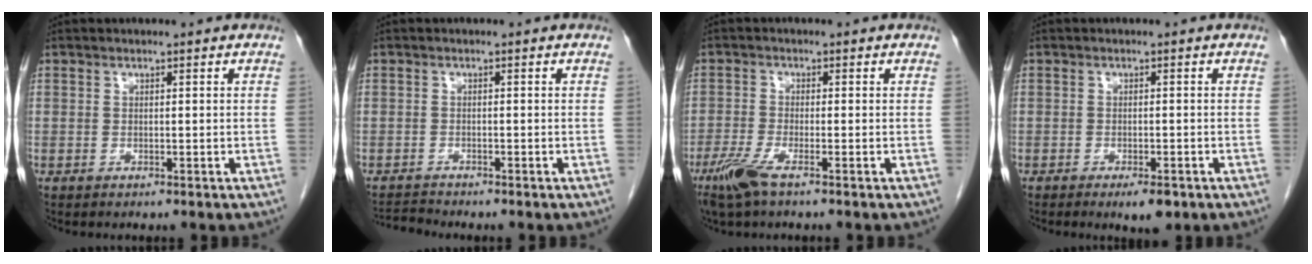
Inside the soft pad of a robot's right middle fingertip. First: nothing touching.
{"total": 1.8, "force": [-1.7, -0.6, -0.3], "torque": [0.003, -0.015, -0.031]}
{"total": 4.6, "force": [-3.0, 0.5, 3.5], "torque": [-0.080, -0.013, -0.061]}
{"total": 3.2, "force": [-1.9, 1.0, 2.4], "torque": [-0.035, -0.002, -0.022]}